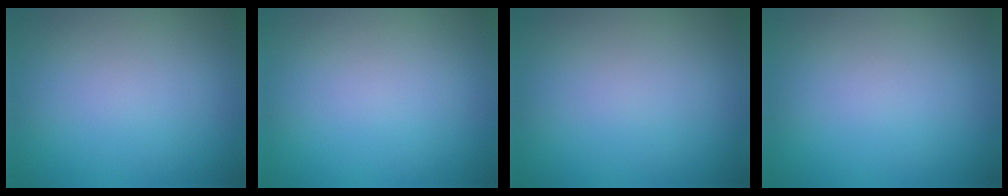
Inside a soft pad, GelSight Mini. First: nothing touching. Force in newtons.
{"total": 0.0}
{"total": 0.0}
{"total": 0.0}